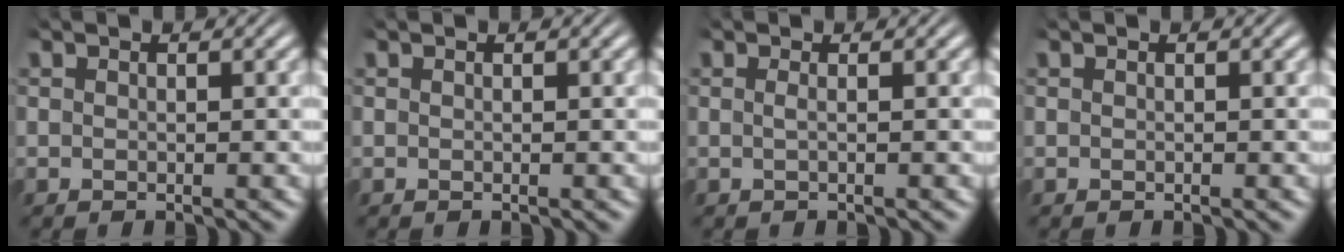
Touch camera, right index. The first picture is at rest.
{"total": 0.0}
{"total": 0.7, "force": [-0.1, -0.3, 0.6], "torque": [-0.014, -0.003, -0.001]}
{"total": 0.0}